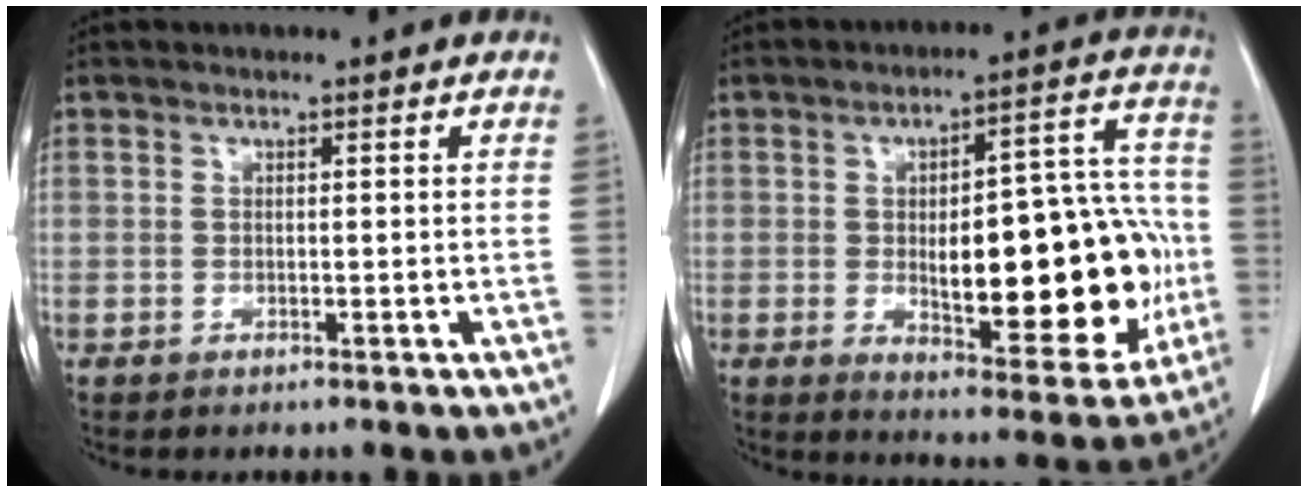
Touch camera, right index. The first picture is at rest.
{"total": 21.9, "force": [-2.6, 7.8, 20.3], "torque": [-0.246, 0.022, -0.016]}